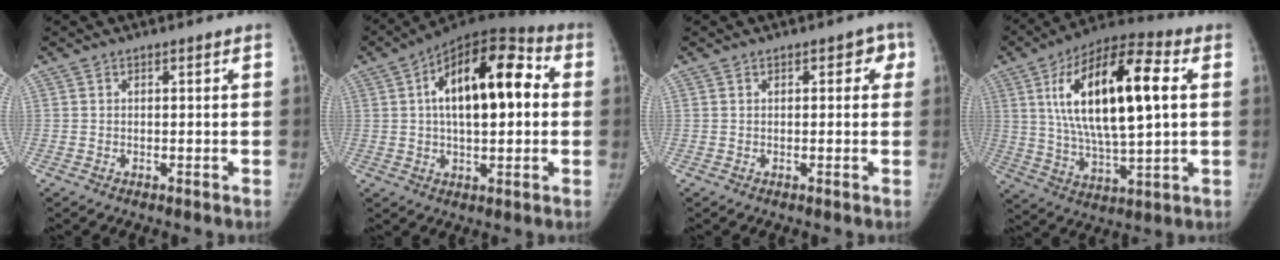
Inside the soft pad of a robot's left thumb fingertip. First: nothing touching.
{"total": 19.3, "force": [3.0, 9.2, 16.7], "torque": [-0.235, 0.032, 0.035]}
{"total": 2.3, "force": [0.8, 1.5, 1.6], "torque": [0.010, 0.004, -0.001]}
{"total": 22.6, "force": [5.0, 8.2, 20.5], "torque": [-0.356, 0.002, 0.079]}